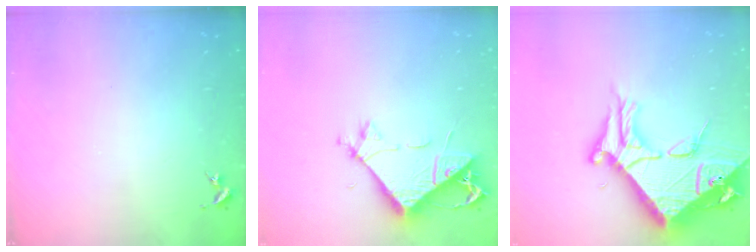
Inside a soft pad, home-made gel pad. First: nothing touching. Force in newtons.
{"total": 7.6, "press": 7.5, "slide": 1.2}
{"total": 13.0, "press": 12.9, "slide": 1.4}